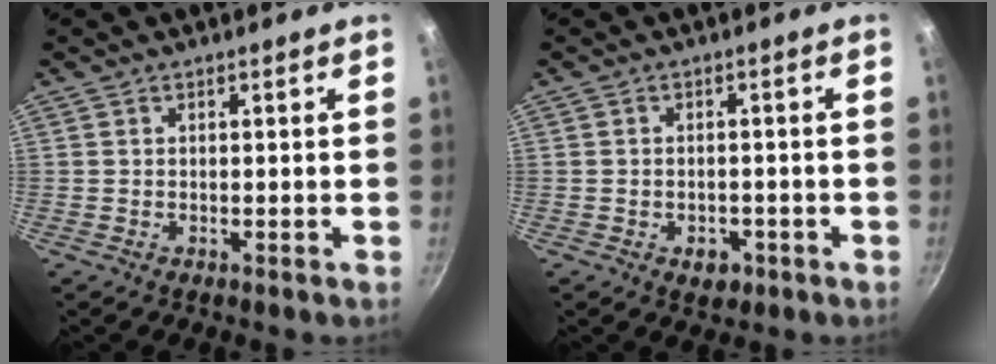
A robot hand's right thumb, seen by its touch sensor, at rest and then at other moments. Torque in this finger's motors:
{"motor_torque": [-0.34, 0.18, 0.01, -0.04, 0.07]}